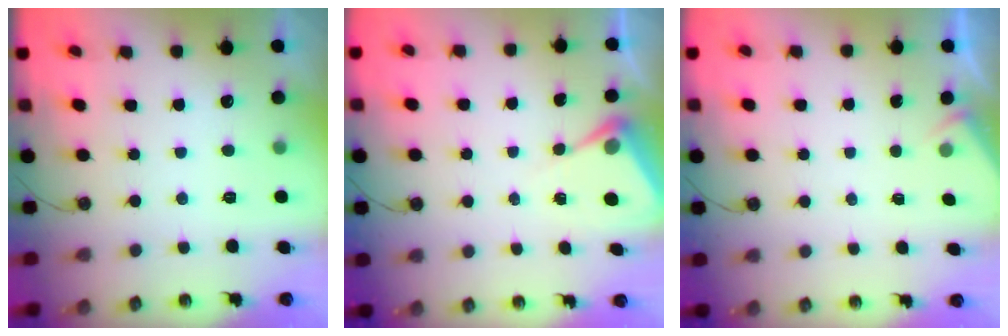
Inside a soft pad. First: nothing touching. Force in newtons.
{"total": 6.0, "press": 6.0, "slide": 0.4}
{"total": 2.5, "press": 2.5, "slide": 0.4}